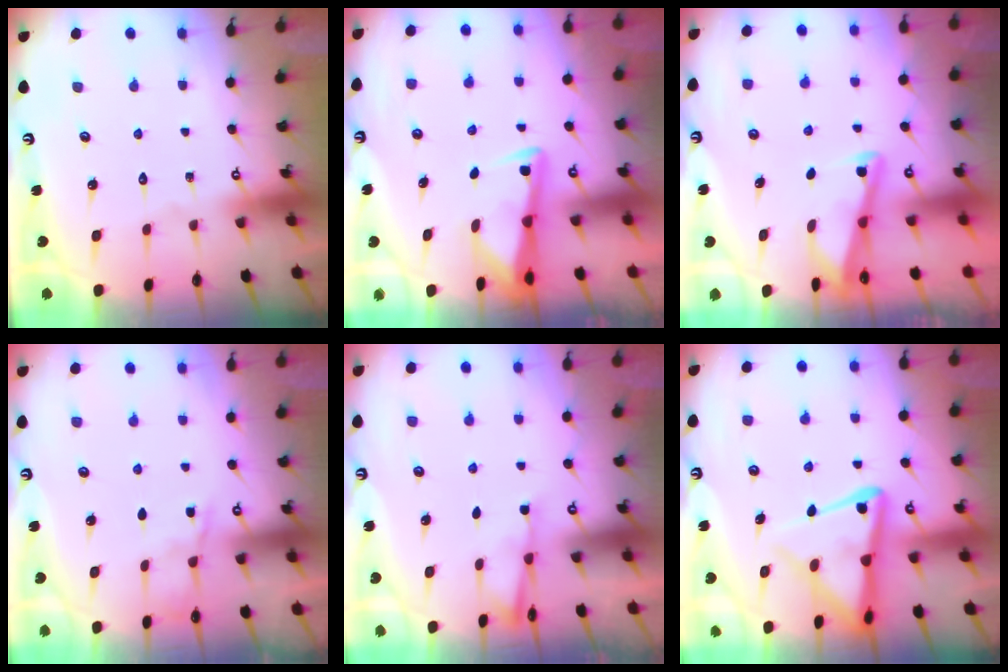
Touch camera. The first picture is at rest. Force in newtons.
{"total": 3.0, "press": 2.9, "slide": 0.4}
{"total": 2.9, "press": 2.9, "slide": 0.3}
{"total": 4.0, "press": 4.0, "slide": 0.5}
{"total": 2.3, "press": 2.2, "slide": 0.4}
{"total": 11.4, "press": 11.3, "slide": 1.3}